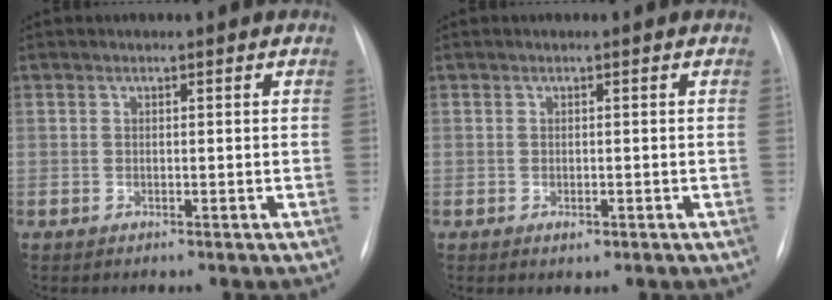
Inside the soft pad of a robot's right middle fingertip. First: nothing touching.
{"total": 1.0, "force": [-0.5, 0.5, 0.7], "torque": [-0.010, -0.002, -0.003]}